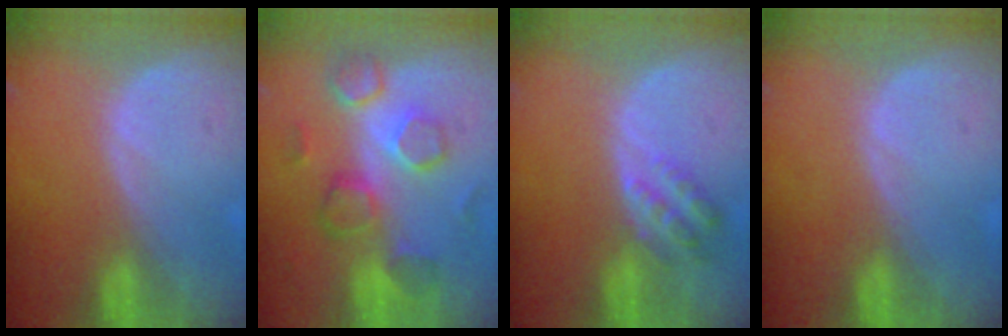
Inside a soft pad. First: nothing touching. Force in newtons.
{"total": 8.7, "press": 8.4, "slide": 2.3}
{"total": 4.6, "press": 4.0, "slide": 2.3}
{"total": 0.0}